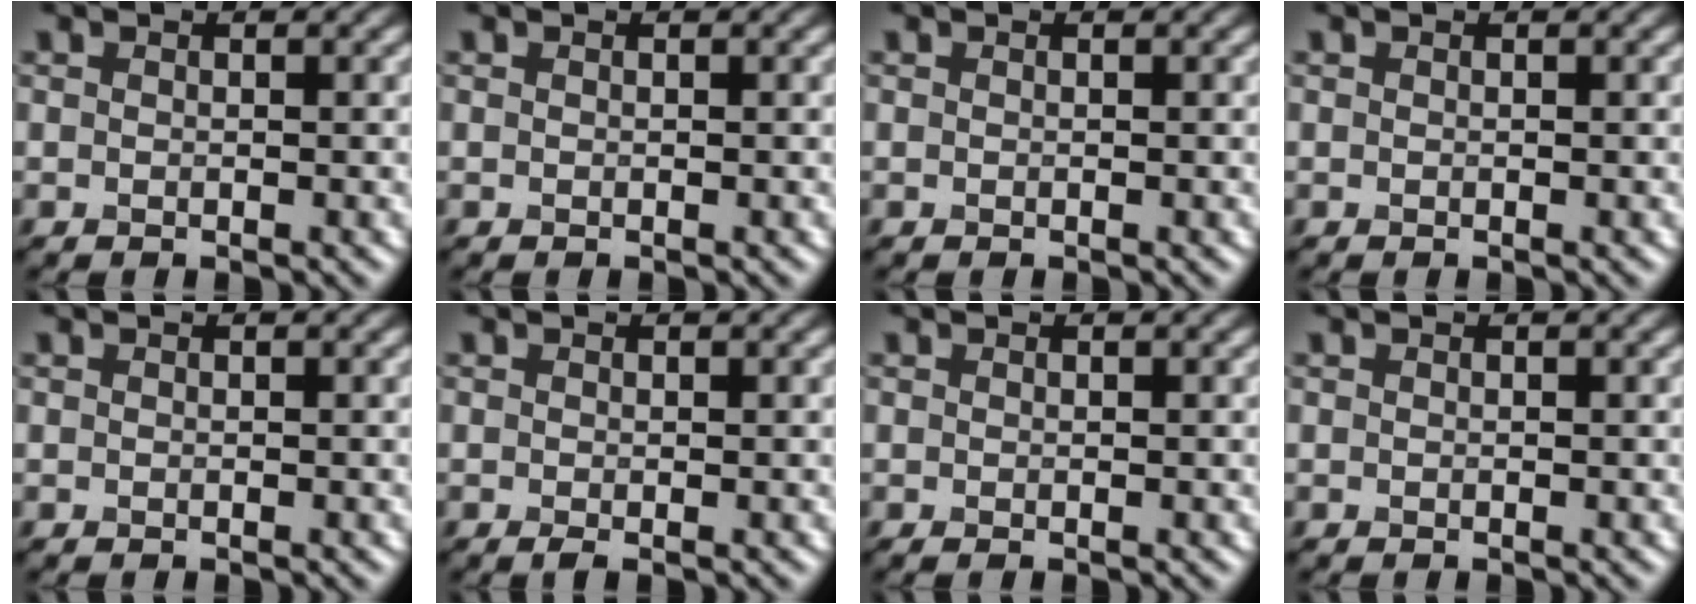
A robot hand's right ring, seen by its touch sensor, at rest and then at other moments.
{"total": 0.0}
{"total": 0.0}
{"total": 0.0}
{"total": 0.0}
{"total": 0.5, "force": [-0.2, 0.1, 0.5], "torque": [-0.011, -0.005, -0.003]}
{"total": 0.0}
{"total": 0.0}